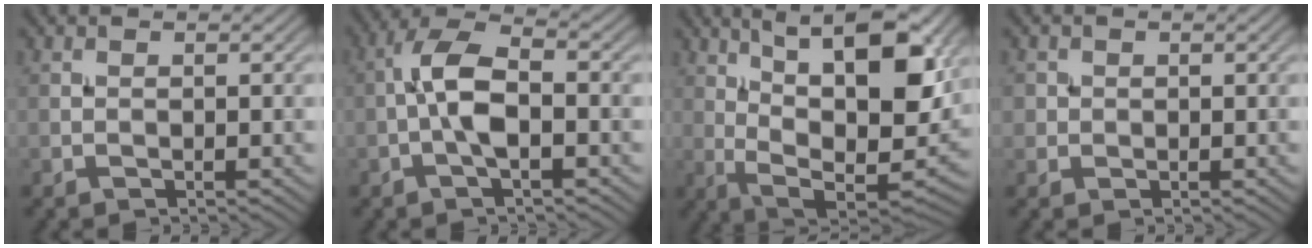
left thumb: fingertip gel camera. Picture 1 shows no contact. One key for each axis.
{"total": 6.1, "fx": -1.1, "fy": 2.4, "fz": 5.5, "tx": -0.109, "ty": 0.016, "tz": -0.032}
{"total": 16.2, "fx": 5.8, "fy": 6.9, "fz": 13.4, "tx": -0.222, "ty": -0.003, "tz": 0.099}
{"total": 1.5, "fx": 0.3, "fy": 1.5, "fz": 0.2, "tx": 0.000, "ty": -0.004, "tz": 0.004}